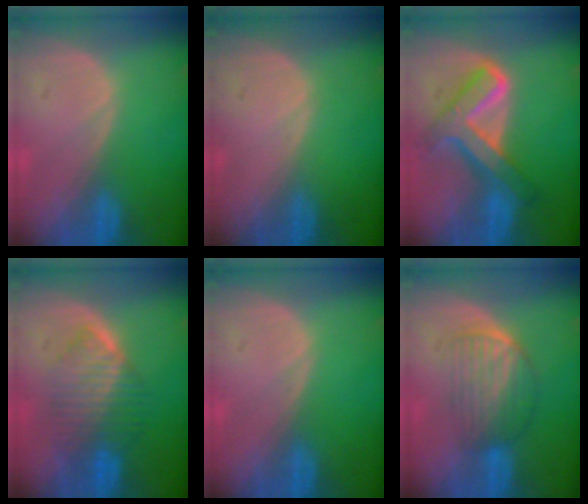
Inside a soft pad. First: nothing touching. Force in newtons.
{"total": 0.0}
{"total": 8.4, "press": 8.3, "slide": 0.7}
{"total": 6.5, "press": 6.5, "slide": 0.6}
{"total": 0.0}
{"total": 7.0, "press": 5.9, "slide": 3.7}